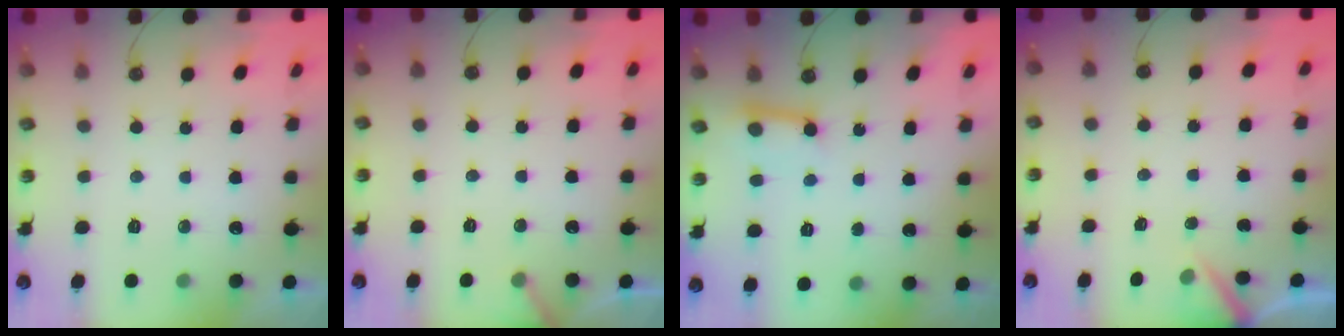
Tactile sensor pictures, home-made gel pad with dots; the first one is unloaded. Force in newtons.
{"total": 3.2, "press": 3.2, "slide": 0.2}
{"total": 8.6, "press": 8.5, "slide": 0.9}
{"total": 3.7, "press": 3.7, "slide": 0.2}